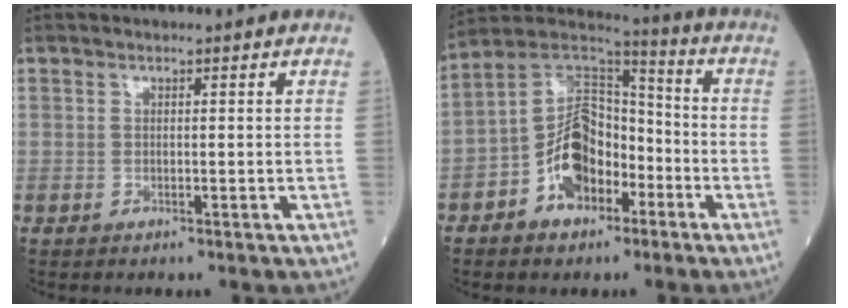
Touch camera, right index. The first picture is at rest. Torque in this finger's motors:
{"motor_torque": [1.35, -0.16, 0.88, 0.21]}